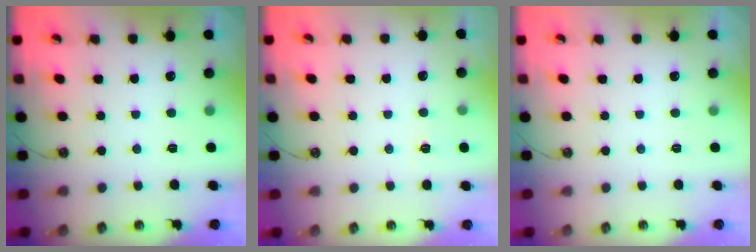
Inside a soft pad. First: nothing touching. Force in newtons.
{"total": 2.7, "press": 2.7, "slide": 0.3}
{"total": 0.0}